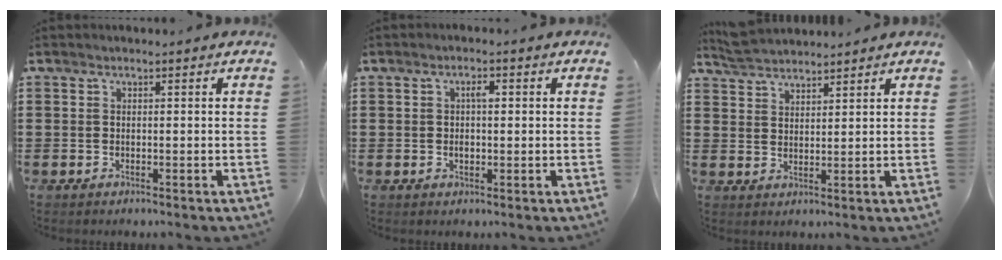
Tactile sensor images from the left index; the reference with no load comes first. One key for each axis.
{"total": 2.3, "fx": 0.3, "fy": 1.0, "fz": 2.0, "tx": -0.041, "ty": 0.005, "tz": 0.004}
{"total": 4.0, "fx": 3.9, "fy": 0.5, "fz": 0.6, "tx": -0.026, "ty": -0.008, "tz": 0.074}